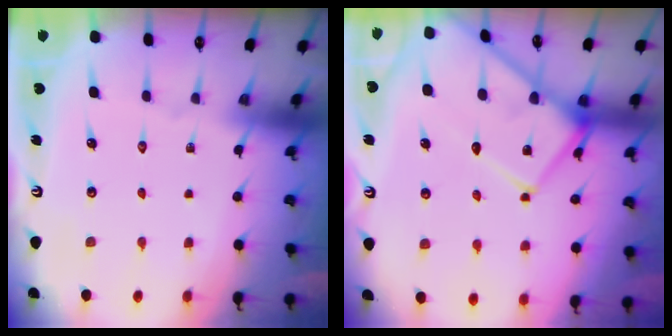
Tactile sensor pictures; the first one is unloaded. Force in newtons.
{"total": 13.1, "press": 13.1, "slide": 1.3}